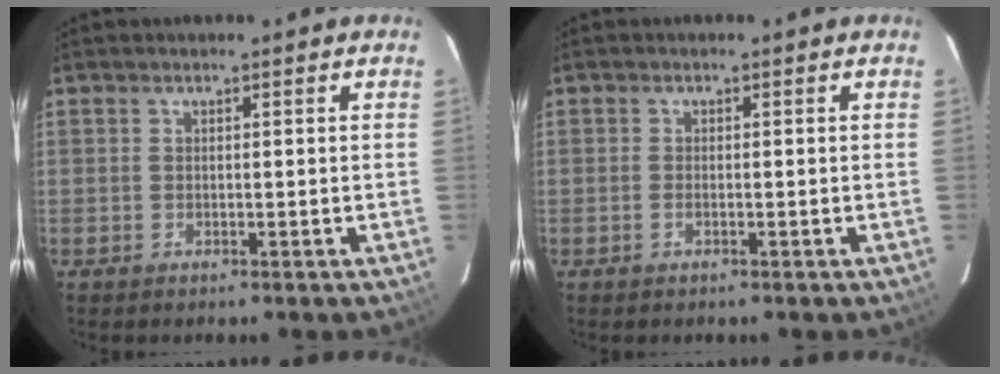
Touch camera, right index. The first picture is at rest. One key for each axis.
{"total": 0.9, "fx": -0.4, "fy": 0.3, "fz": 0.7, "tx": -0.014, "ty": 0.001, "tz": -0.008}